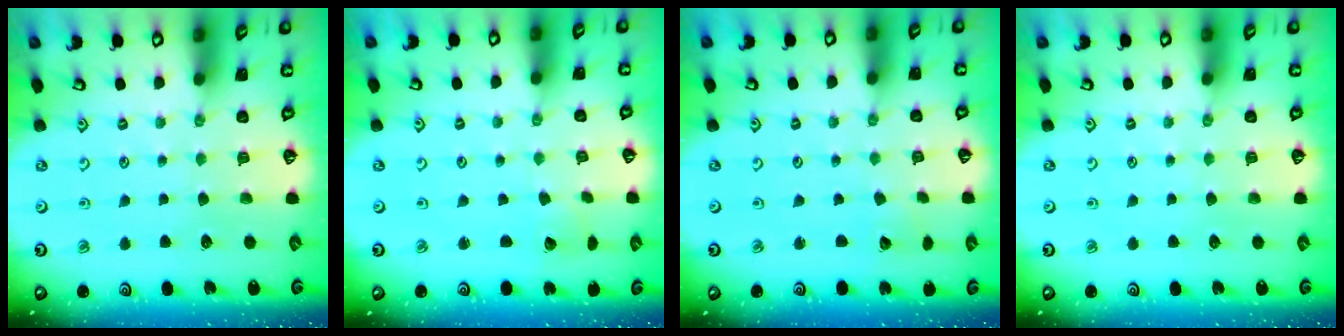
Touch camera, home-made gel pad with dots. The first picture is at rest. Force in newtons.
{"total": 2.4, "press": 2.4, "slide": 0.2}
{"total": 2.0, "press": 2.0, "slide": 0.2}
{"total": 0.0}